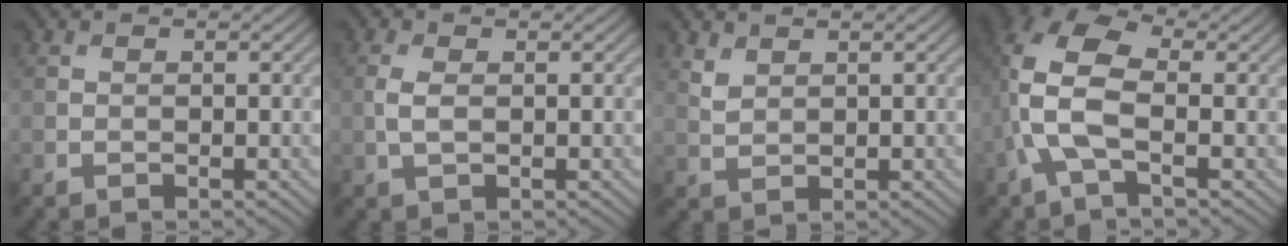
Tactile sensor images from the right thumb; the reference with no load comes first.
{"total": 2.3, "force": [0.1, 1.1, 2.0], "torque": [-0.055, 0.000, 0.001]}
{"total": 1.9, "force": [1.5, 0.9, 0.8], "torque": [-0.026, -0.002, 0.039]}
{"total": 8.6, "force": [-1.0, 4.2, 7.5], "torque": [-0.180, 0.016, -0.033]}